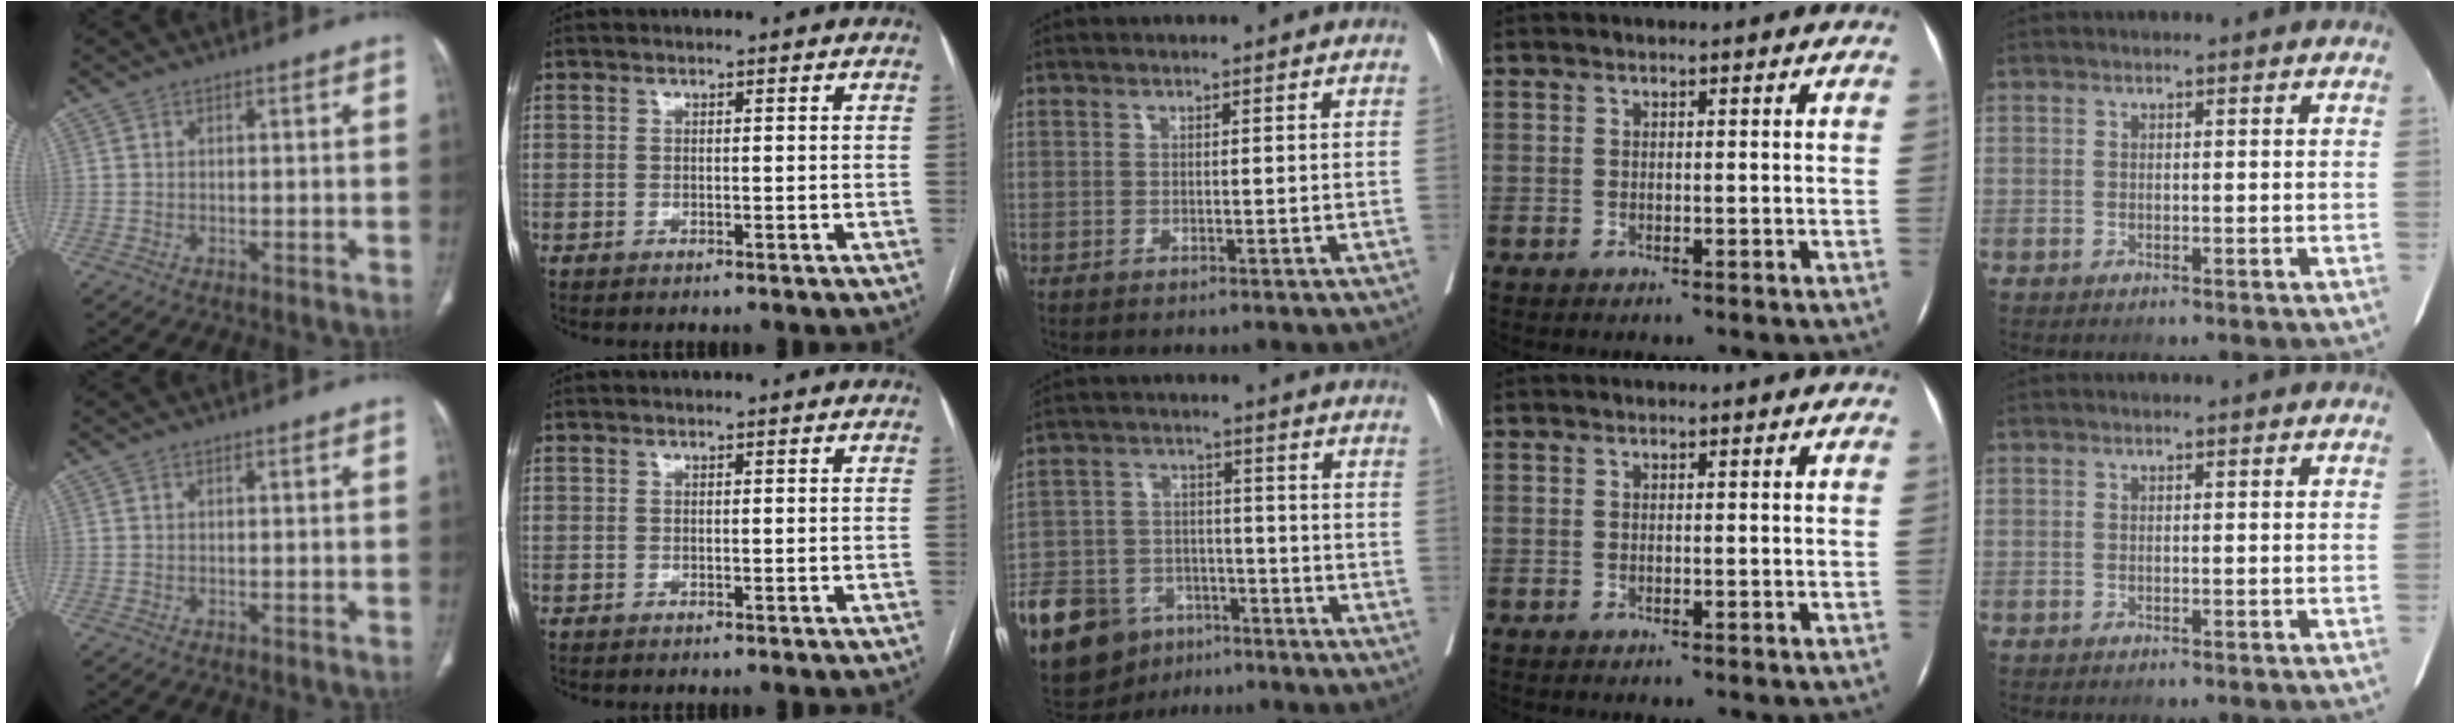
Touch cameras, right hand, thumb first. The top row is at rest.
{"middle": {"total": 19.4, "force": [-11.9, 12.1, 9.3], "torque": [-0.239, 0.002, -0.196]}}